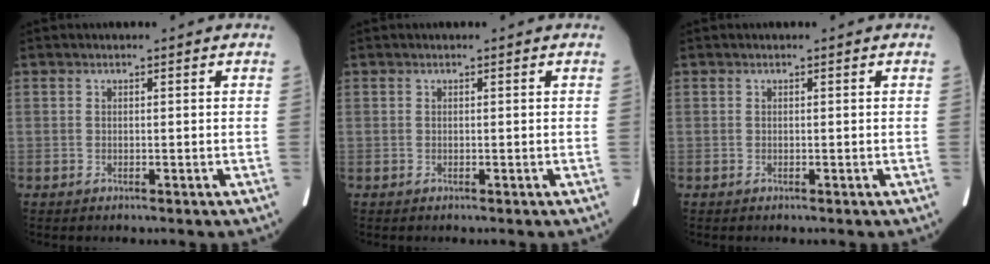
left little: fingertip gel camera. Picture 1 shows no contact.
{"total": 0.0}
{"total": 0.0}